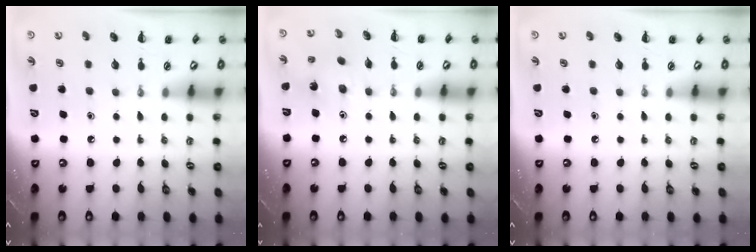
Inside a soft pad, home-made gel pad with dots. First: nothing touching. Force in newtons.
{"total": 2.3, "press": 2.2, "slide": 0.5}
{"total": 0.0}